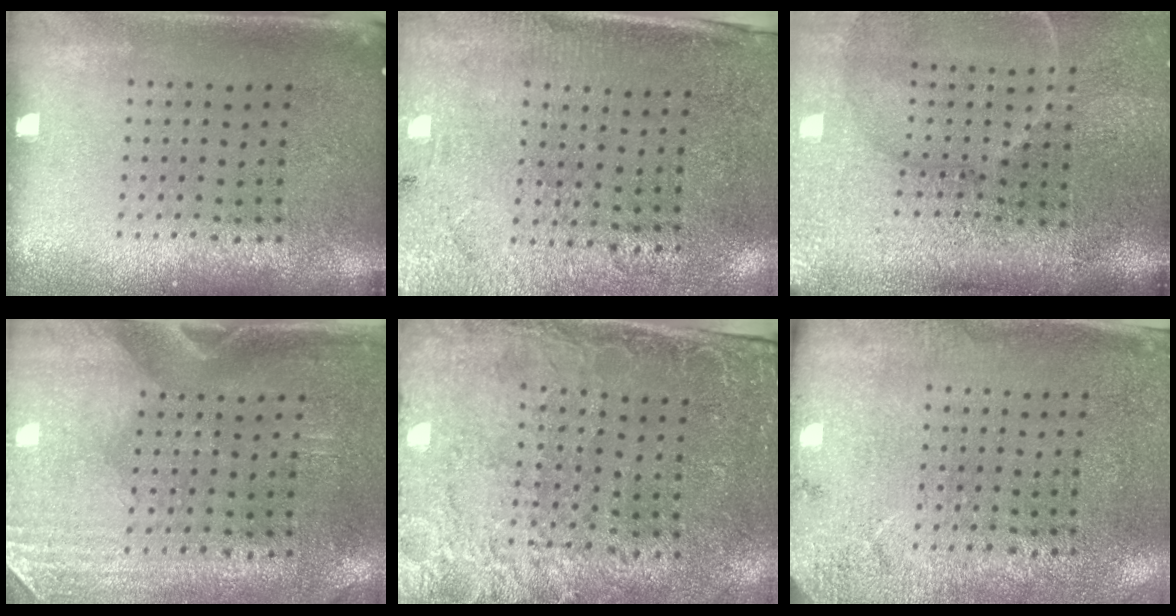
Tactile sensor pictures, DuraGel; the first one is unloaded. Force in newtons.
{"total": 2.7, "press": 2.4, "slide": 1.3}
{"total": 4.6, "press": 3.8, "slide": 2.5}
{"total": 2.9, "press": 2.5, "slide": 1.5}
{"total": 2.6, "press": 2.2, "slide": 1.2}
{"total": 2.7, "press": 2.2, "slide": 1.6}